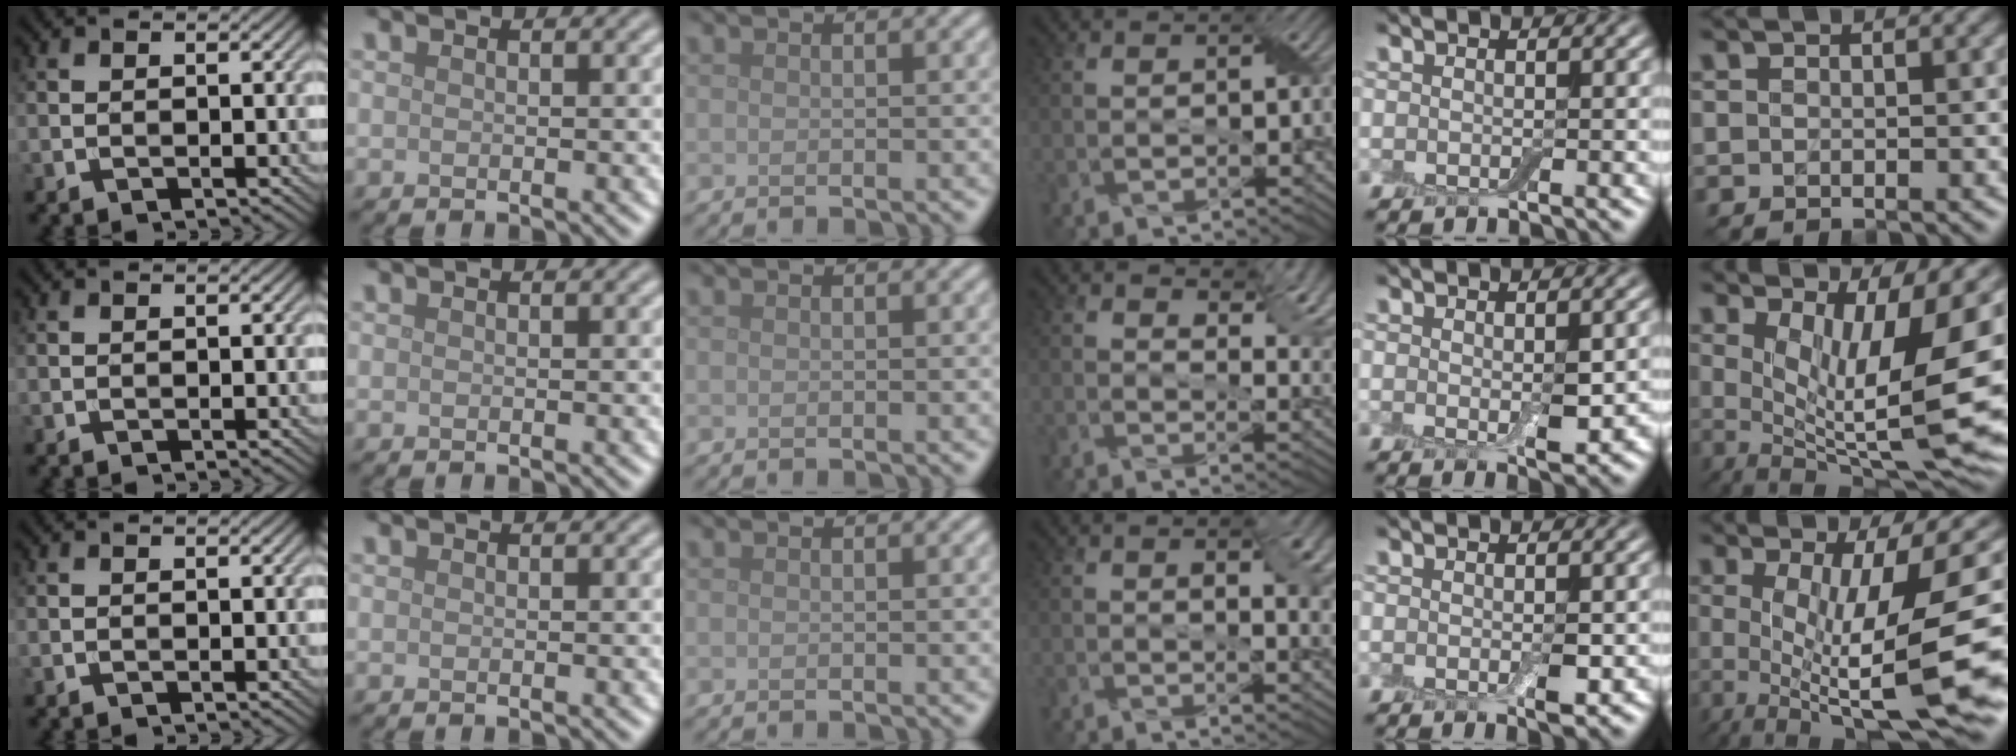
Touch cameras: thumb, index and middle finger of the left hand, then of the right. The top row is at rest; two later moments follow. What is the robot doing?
{"motion": "peel", "object": "aluminum foil"}